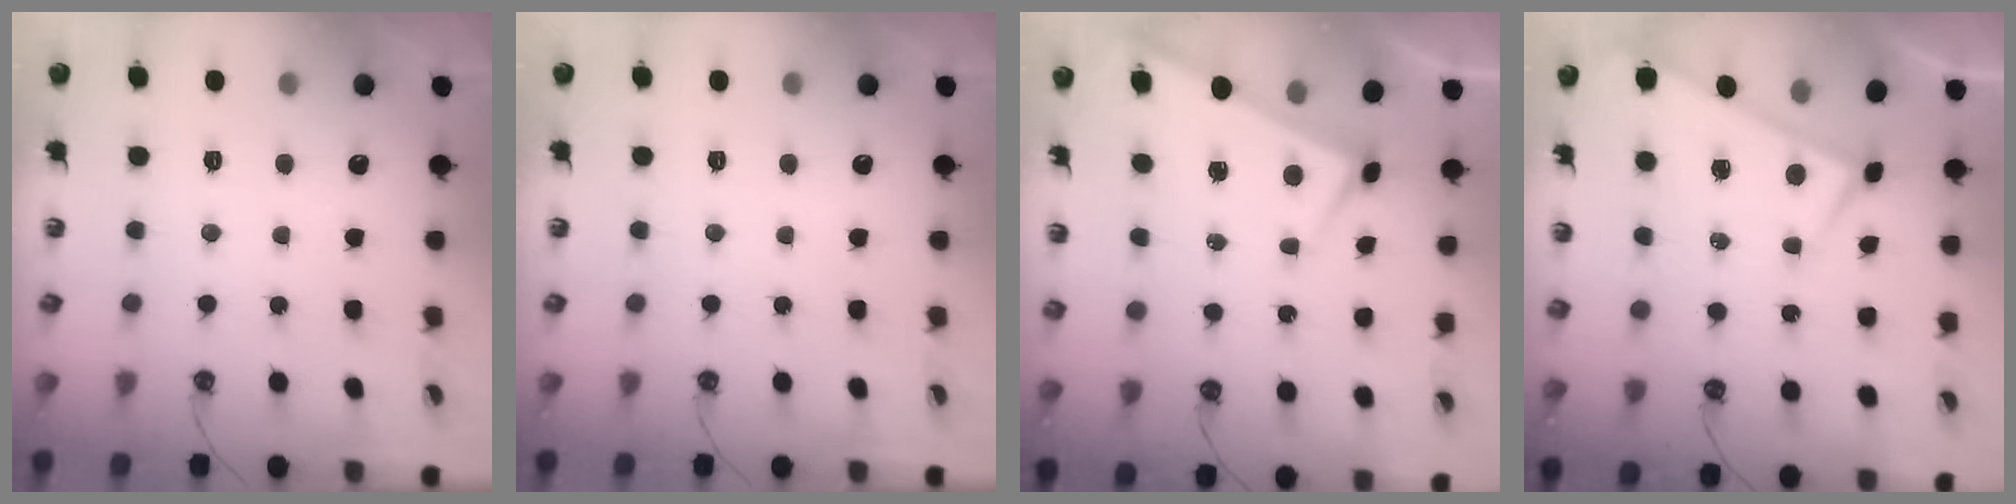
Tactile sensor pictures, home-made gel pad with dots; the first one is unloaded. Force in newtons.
{"total": 0.0}
{"total": 3.1, "press": 3.1, "slide": 0.1}
{"total": 0.0}